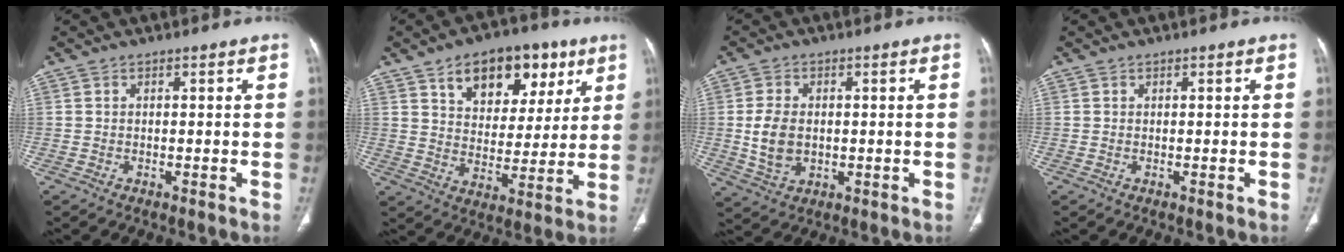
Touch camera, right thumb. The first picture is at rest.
{"total": 16.5, "force": [8.7, 10.3, 9.6], "torque": [-0.089, -0.024, 0.136]}
{"total": 7.3, "force": [0.0, 5.0, 5.3], "torque": [-0.100, 0.000, 0.008]}
{"total": 0.0}